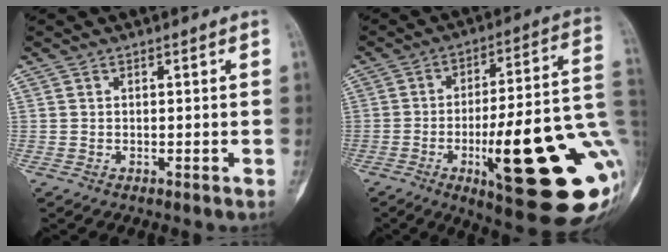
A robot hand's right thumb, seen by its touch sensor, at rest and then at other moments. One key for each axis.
{"total": 28.3, "fx": -6.6, "fy": 6.9, "fz": 26.6, "tx": -0.324, "ty": 0.005, "tz": -0.085}